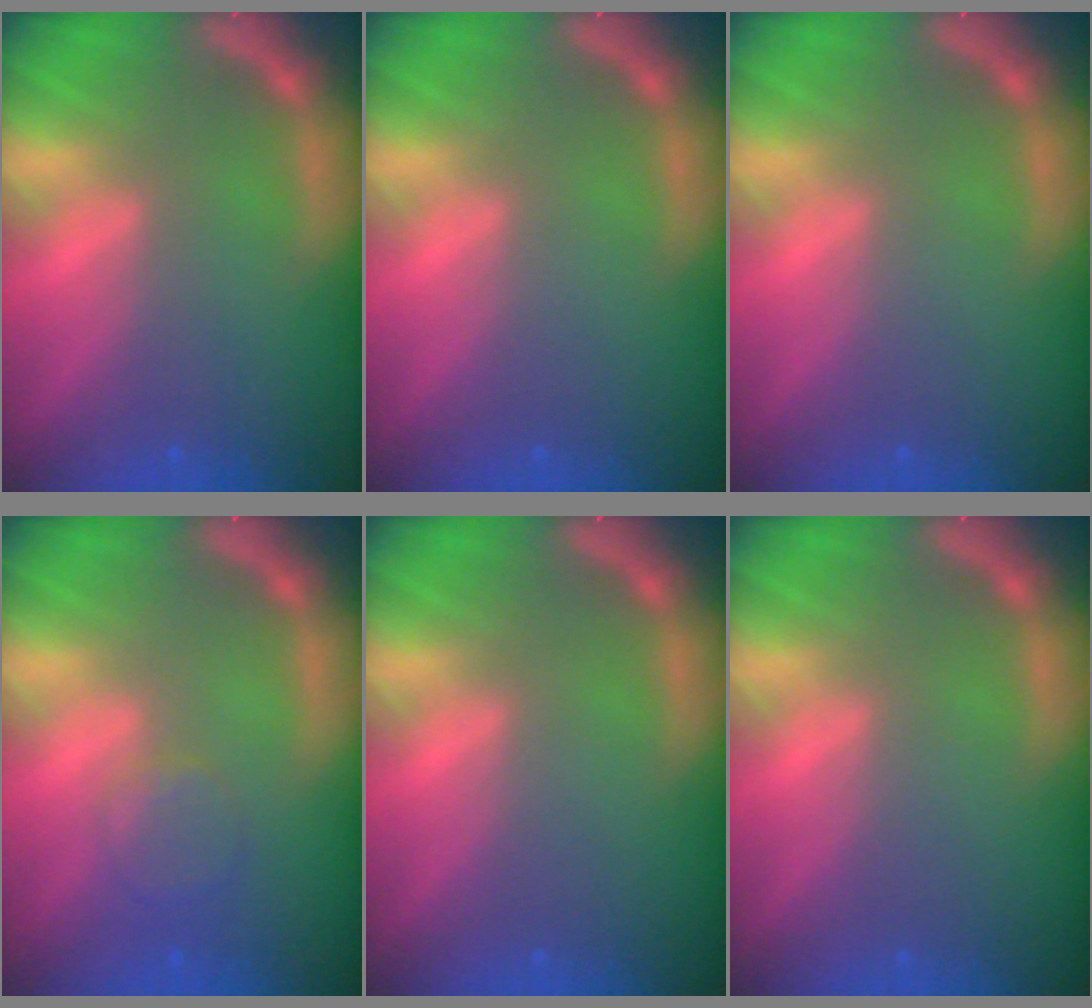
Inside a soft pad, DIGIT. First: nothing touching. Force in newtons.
{"total": 0.0}
{"total": 0.0}
{"total": 2.4}
{"total": 0.0}
{"total": 0.0}